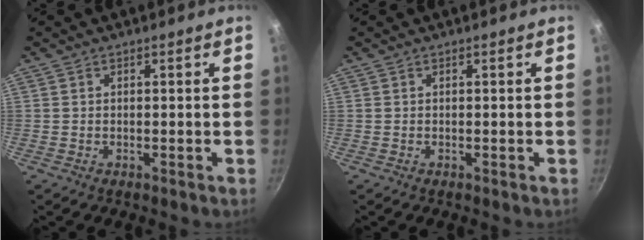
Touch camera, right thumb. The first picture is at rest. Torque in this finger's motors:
{"motor_torque": [0.00, 0.00, 0.01, 0.00, 0.00]}